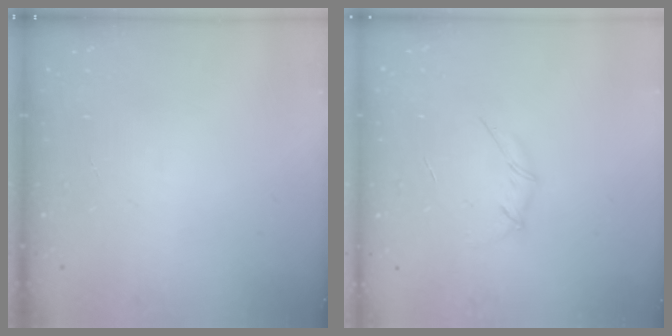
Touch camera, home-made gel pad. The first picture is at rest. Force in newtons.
{"total": 3.1, "press": 3.0, "slide": 0.8}